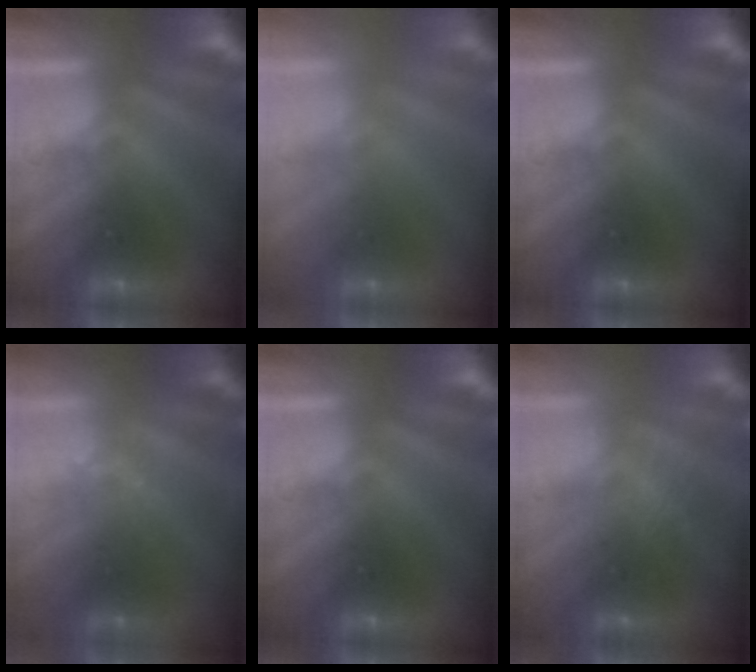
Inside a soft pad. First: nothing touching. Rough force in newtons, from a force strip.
{"total": 2.3}
{"total": 0.0}
{"total": 1.4}
{"total": 0.0}
{"total": 2.8}